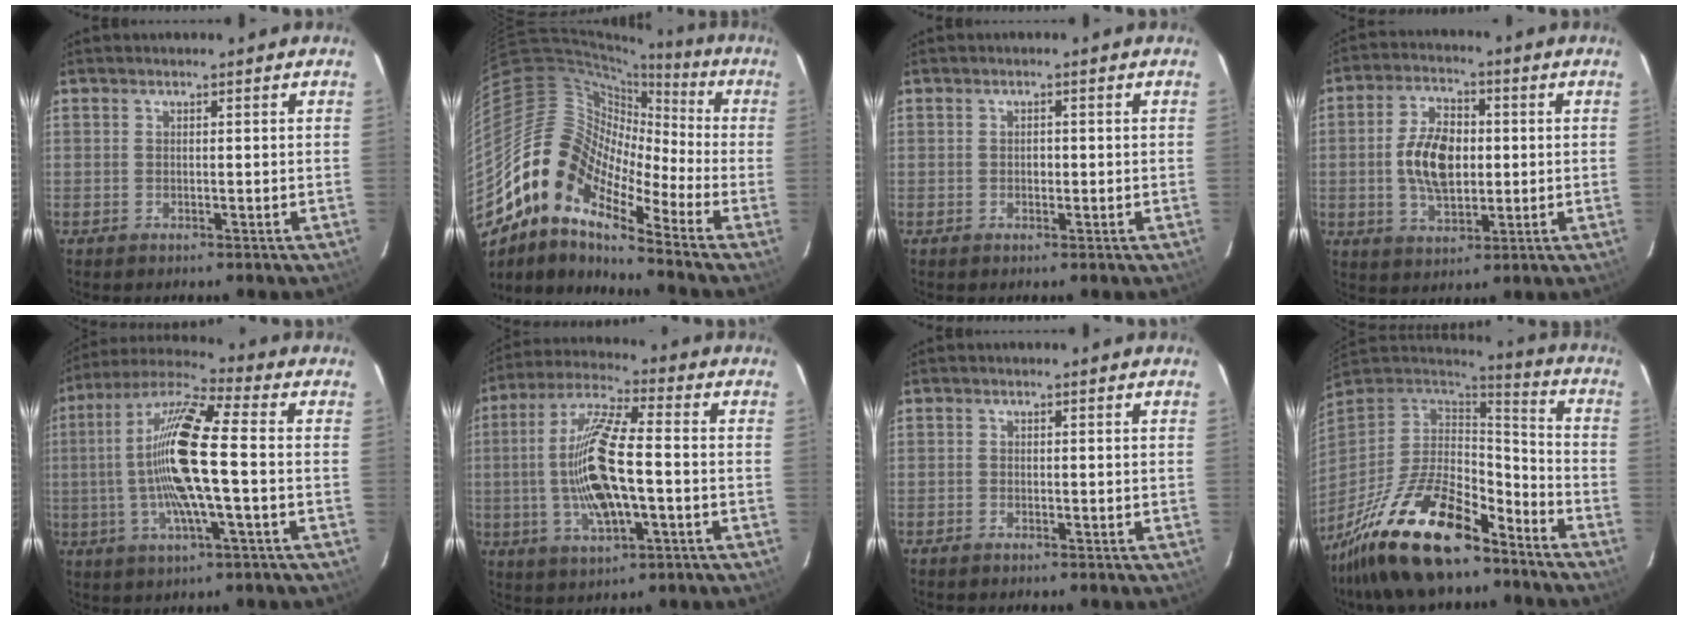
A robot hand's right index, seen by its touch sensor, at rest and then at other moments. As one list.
[{"total": 16.1, "force": [-10.2, 6.6, 10.5], "torque": [-0.165, -0.004, -0.213]}, {"total": 1.1, "force": [-0.2, 0.8, 0.7], "torque": [-0.010, 0.004, -0.003]}, {"total": 10.5, "force": [-0.1, 6.2, 8.4], "torque": [-0.162, 0.013, 0.002]}, {"total": 16.0, "force": [-1.2, 1.7, 15.9], "torque": [-0.304, 0.005, -0.032]}, {"total": 15.2, "force": [-2.3, 4.1, 14.4], "torque": [-0.289, 0.000, -0.043]}, {"total": 0.7, "force": [-0.6, 0.3, 0.0], "torque": [-0.002, 0.001, -0.014]}, {"total": 23.7, "force": [-16.1, 8.7, 15.0], "torque": [-0.300, -0.022, -0.274]}]